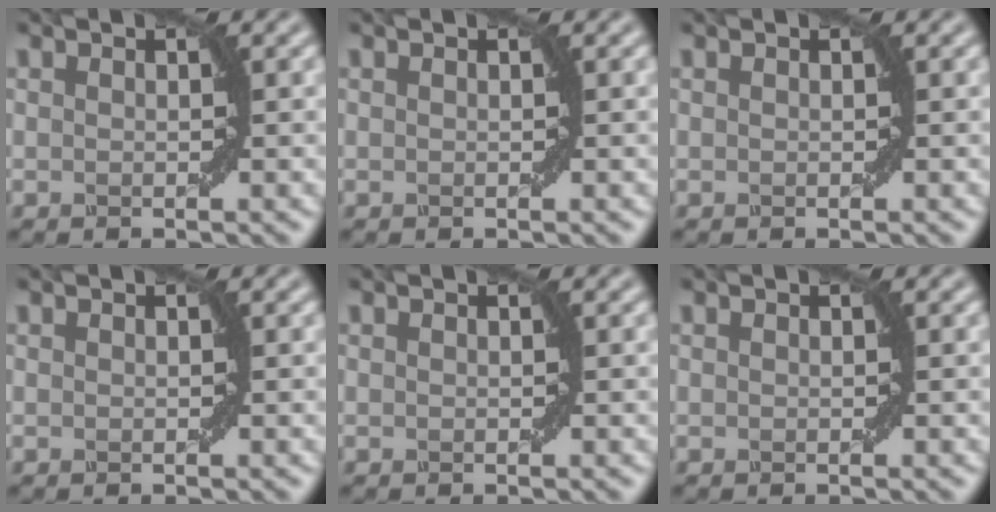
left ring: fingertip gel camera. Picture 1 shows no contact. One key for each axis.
{"total": 0.0}
{"total": 0.0}
{"total": 0.0}
{"total": 0.0}
{"total": 0.0}